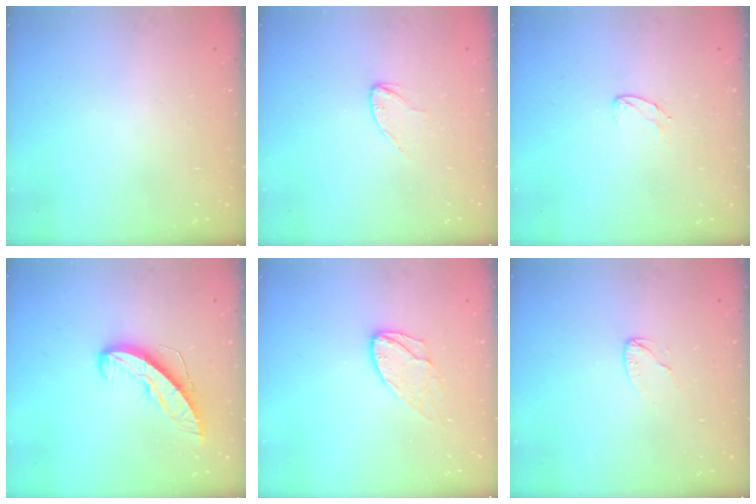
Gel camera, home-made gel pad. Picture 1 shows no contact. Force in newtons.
{"total": 3.5, "press": 3.5, "slide": 0.3}
{"total": 5.0, "press": 4.9, "slide": 0.4}
{"total": 8.8, "press": 8.8, "slide": 0.1}
{"total": 9.0, "press": 9.0, "slide": 0.7}
{"total": 3.2, "press": 3.2, "slide": 0.3}